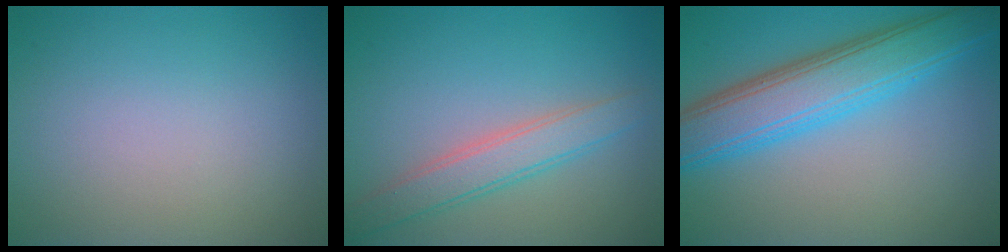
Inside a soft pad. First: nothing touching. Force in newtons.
{"total": 3.3, "press": 3.3, "slide": 0.2}
{"total": 7.5, "press": 7.5, "slide": 0.3}